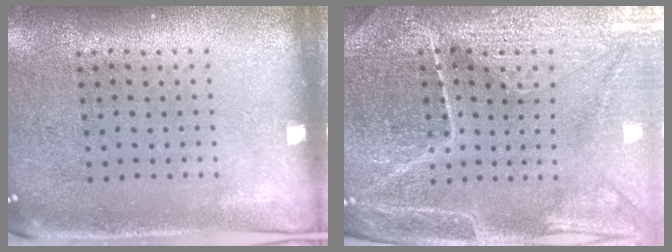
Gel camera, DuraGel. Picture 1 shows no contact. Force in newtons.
{"total": 4.7, "press": 4.5, "slide": 1.4}